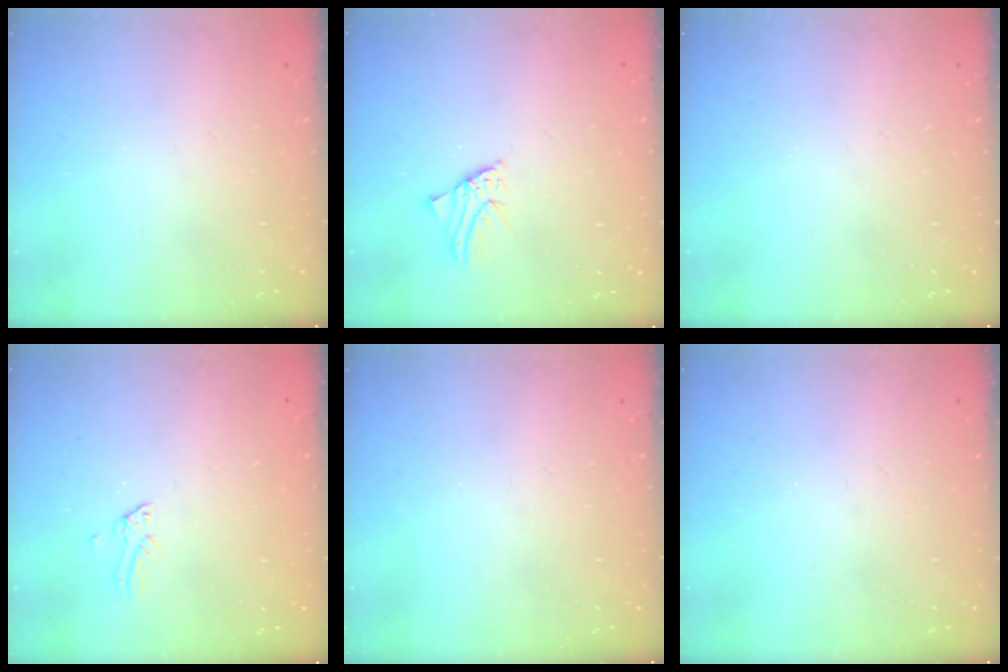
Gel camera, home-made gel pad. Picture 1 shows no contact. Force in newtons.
{"total": 1.5, "press": 1.5, "slide": 0.1}
{"total": 0.0}
{"total": 0.0}
{"total": 0.0}
{"total": 0.0}